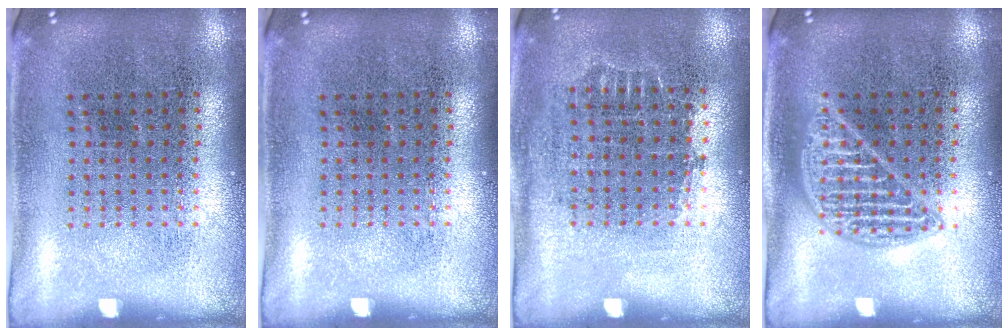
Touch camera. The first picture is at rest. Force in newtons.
{"total": 0.0}
{"total": 0.7, "press": 0.7, "slide": 0.2}
{"total": 1.3, "press": 1.3, "slide": 0.1}